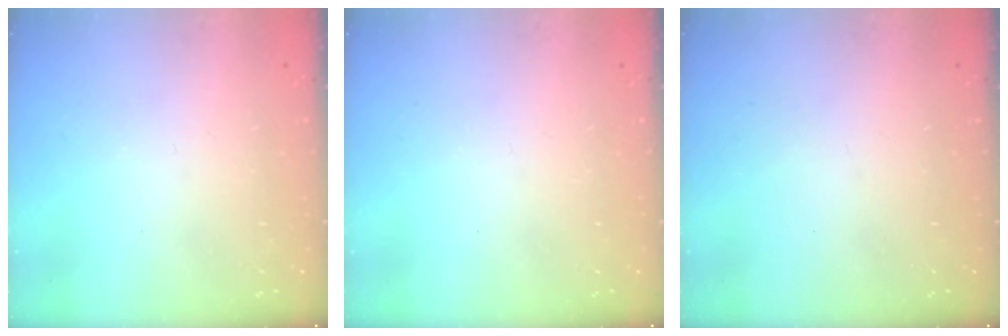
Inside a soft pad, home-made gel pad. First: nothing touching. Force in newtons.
{"total": 0.0}
{"total": 0.0}